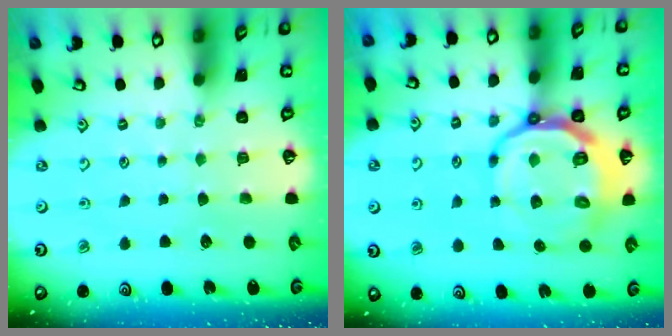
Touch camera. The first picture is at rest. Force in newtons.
{"total": 14.9, "press": 14.6, "slide": 3.1}